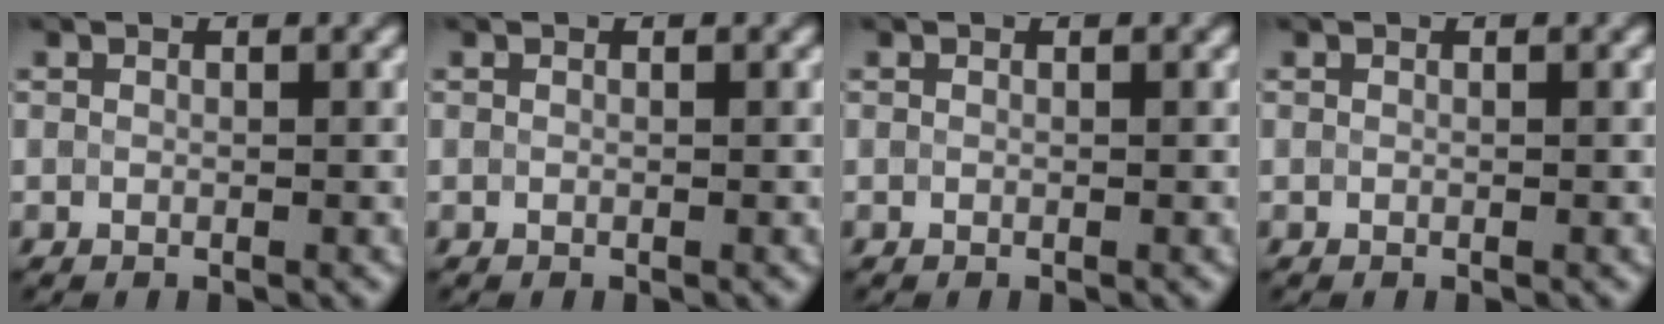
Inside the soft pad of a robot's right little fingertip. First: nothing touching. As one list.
[{"total": 0.0}, {"total": 0.0}, {"total": 0.0}]